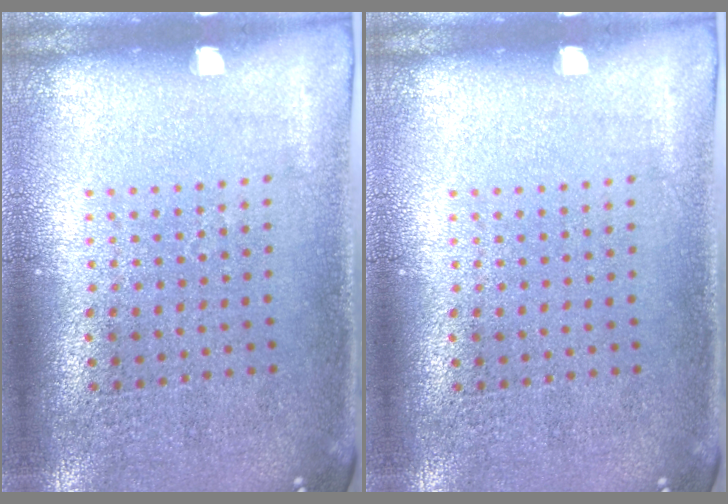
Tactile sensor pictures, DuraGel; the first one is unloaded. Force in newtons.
{"total": 0.0}